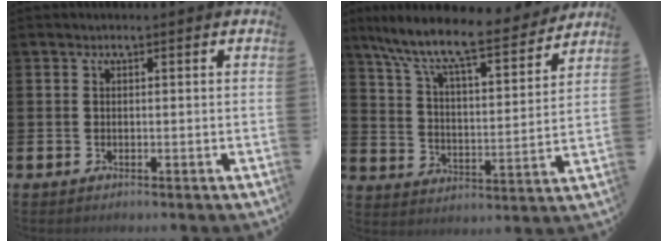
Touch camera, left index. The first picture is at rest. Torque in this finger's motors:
{"motor_torque": [1.08, -1.06, 1.05, 0.21]}